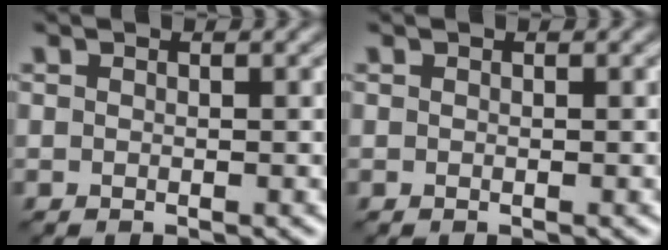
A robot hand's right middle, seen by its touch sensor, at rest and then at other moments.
{"total": 0.0}